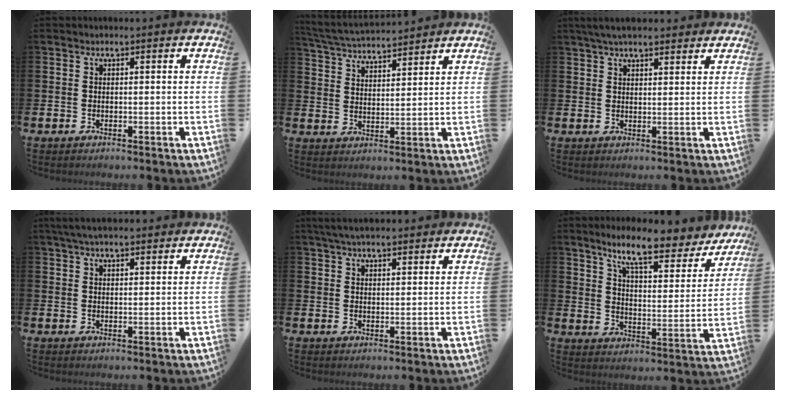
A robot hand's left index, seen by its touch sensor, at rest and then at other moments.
{"total": 4.8, "force": [4.8, 0.4, 0.5], "torque": [-0.027, -0.031, 0.083]}
{"total": 4.3, "force": [3.9, 1.1, 1.6], "torque": [-0.036, -0.007, 0.071]}
{"total": 4.2, "force": [3.7, 0.9, 1.7], "torque": [-0.035, -0.007, 0.068]}
{"total": 4.5, "force": [4.1, 0.9, 1.6], "torque": [-0.035, -0.010, 0.076]}
{"total": 9.5, "force": [8.0, 1.8, 4.7], "torque": [-0.106, -0.049, 0.133]}